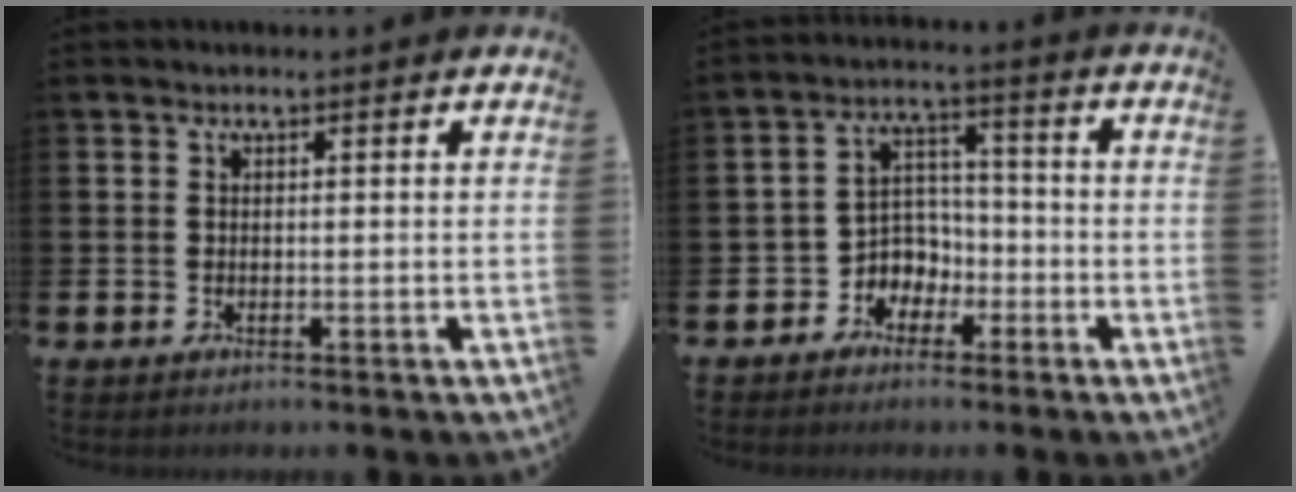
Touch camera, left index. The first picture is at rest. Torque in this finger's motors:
{"motor_torque": [0.21, 0.18, 0.02, 0.00]}